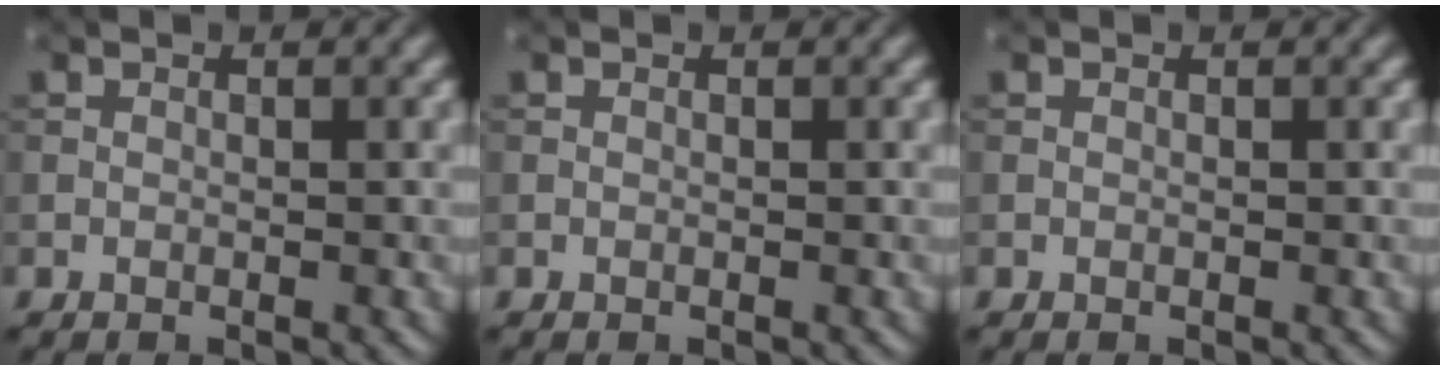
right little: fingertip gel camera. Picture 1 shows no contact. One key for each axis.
{"total": 0.0}
{"total": 0.0}